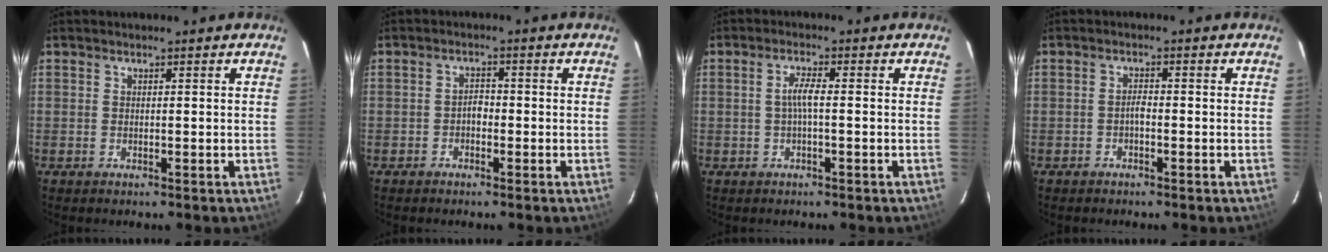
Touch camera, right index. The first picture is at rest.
{"total": 1.6, "force": [-0.9, 1.0, 0.9], "torque": [-0.017, 0.007, -0.017]}
{"total": 2.6, "force": [-0.4, 0.1, 2.6], "torque": [-0.053, 0.006, -0.006]}
{"total": 1.3, "force": [-0.7, 0.4, 0.9], "torque": [-0.018, 0.006, -0.015]}